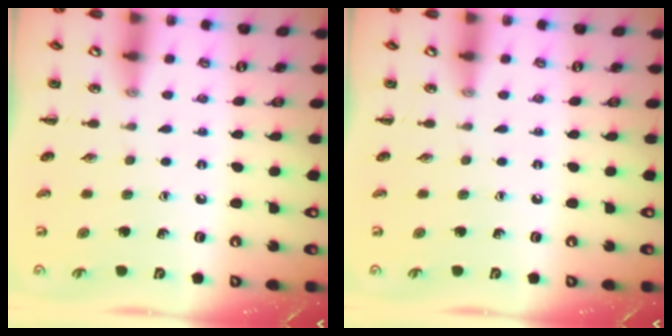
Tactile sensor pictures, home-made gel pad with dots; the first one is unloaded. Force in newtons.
{"total": 0.0}